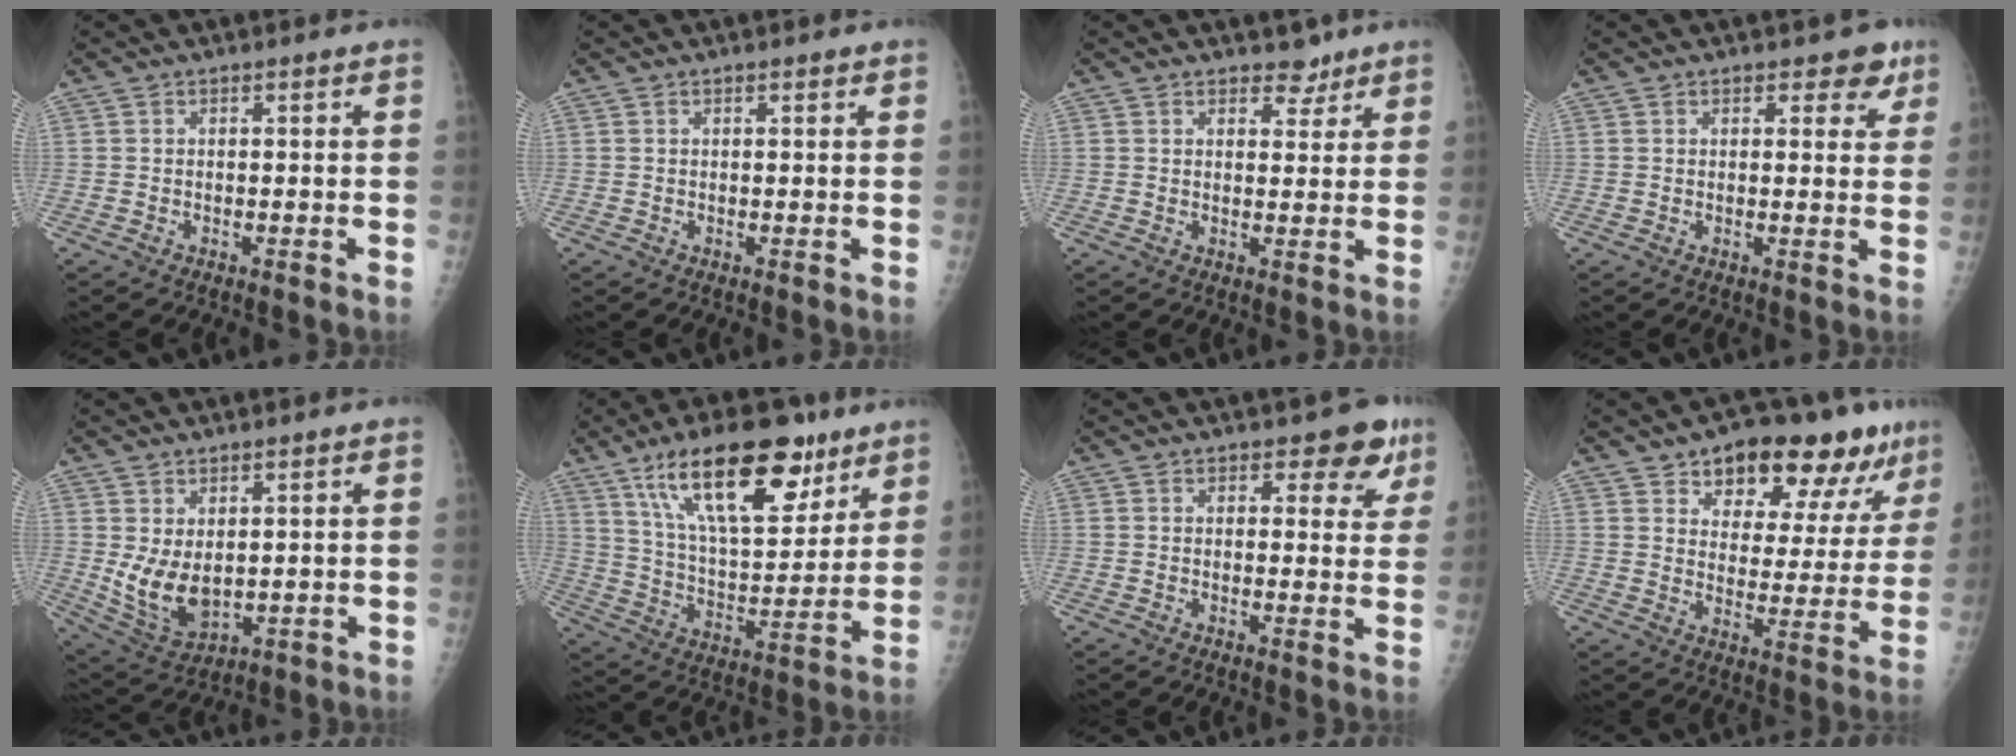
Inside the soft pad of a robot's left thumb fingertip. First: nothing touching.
{"total": 0.6, "force": [0.4, 0.2, 0.4], "torque": [-0.007, -0.001, 0.005]}
{"total": 3.4, "force": [2.6, 1.9, 0.9], "torque": [0.010, -0.017, 0.037]}
{"total": 4.2, "force": [2.7, 2.4, 2.1], "torque": [0.009, -0.010, 0.028]}
{"total": 8.7, "force": [1.2, 5.2, 6.9], "torque": [-0.114, -0.023, 0.045]}
{"total": 23.7, "force": [13.6, 8.9, 17.2], "torque": [-0.271, -0.037, 0.243]}
{"total": 6.3, "force": [4.1, 3.2, 3.5], "torque": [-0.002, -0.019, 0.047]}
{"total": 17.7, "force": [11.9, 8.0, 10.4], "torque": [-0.090, -0.049, 0.170]}